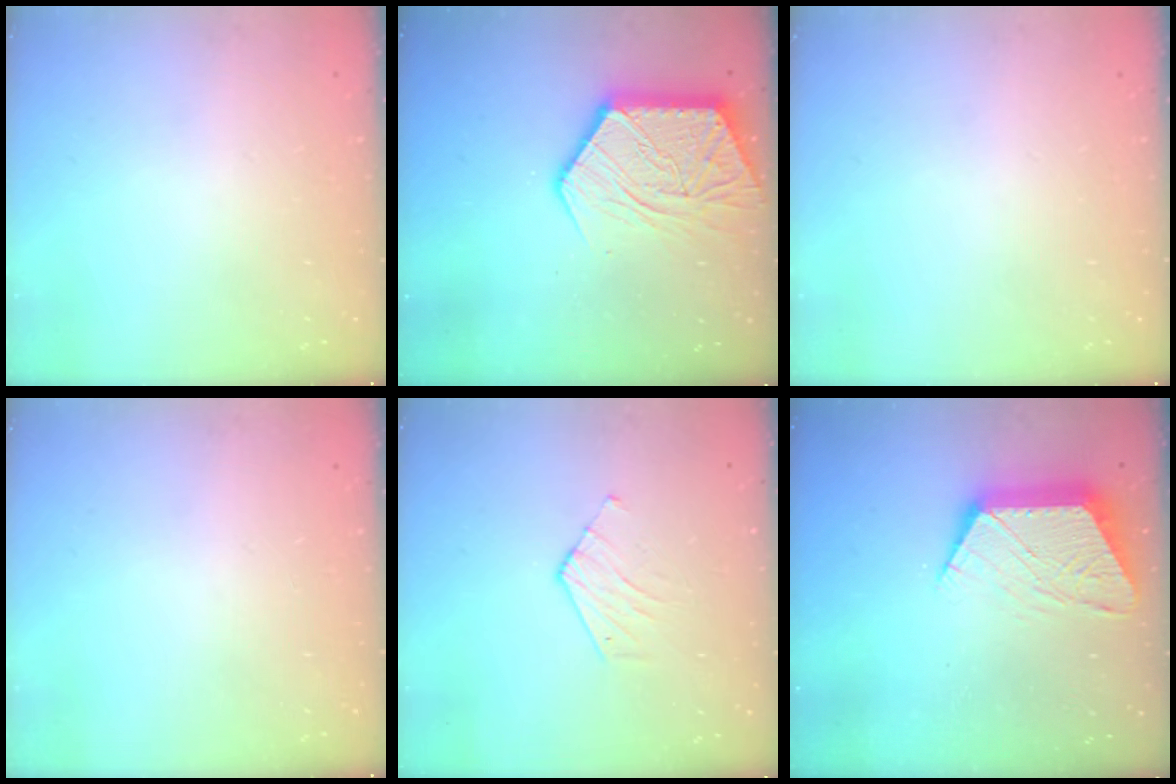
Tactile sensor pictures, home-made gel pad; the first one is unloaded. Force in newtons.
{"total": 16.7, "press": 16.7, "slide": 1.3}
{"total": 0.0}
{"total": 0.0}
{"total": 4.1, "press": 4.1, "slide": 0.4}
{"total": 13.6, "press": 13.6, "slide": 0.8}